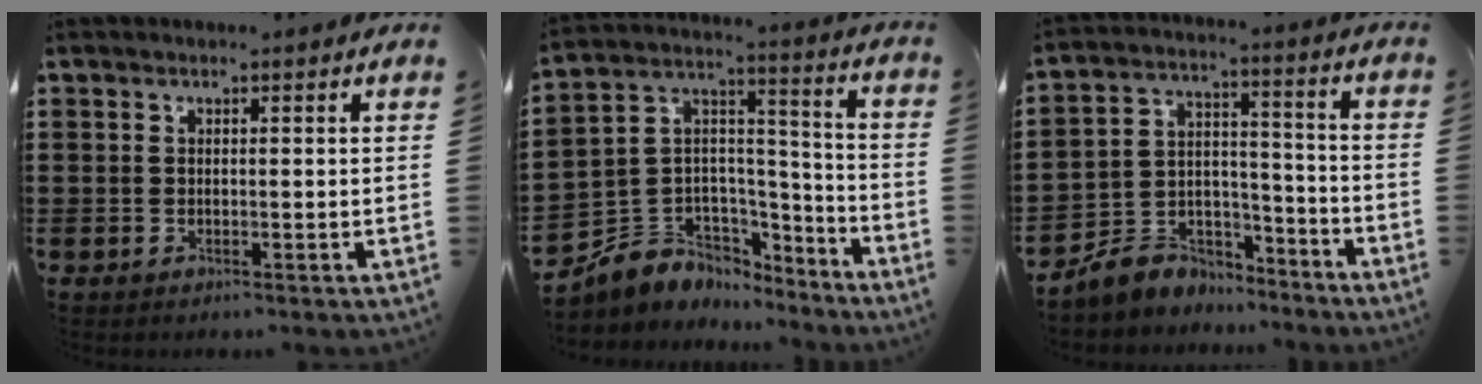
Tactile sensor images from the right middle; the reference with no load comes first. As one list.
[{"total": 6.0, "force": [-3.6, 4.7, -0.7], "torque": [-0.027, -0.017, -0.075]}, {"total": 6.6, "force": [-5.7, 3.2, -0.7], "torque": [-0.004, 0.012, -0.115]}]